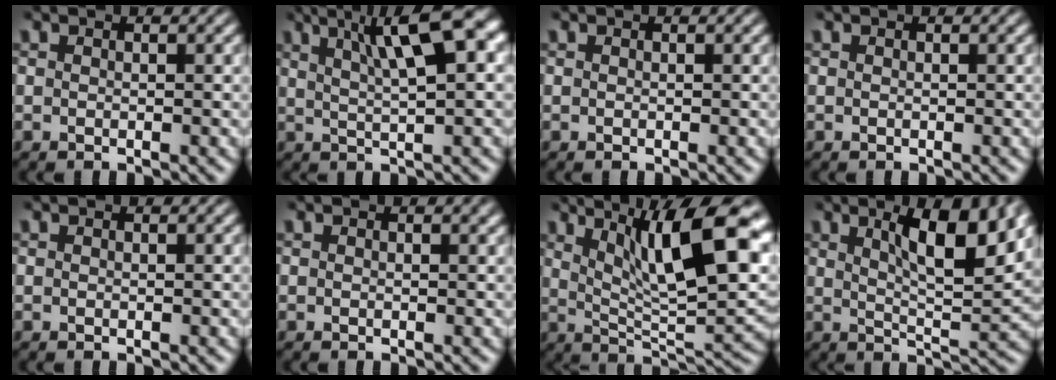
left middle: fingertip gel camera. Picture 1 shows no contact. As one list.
[{"total": 7.6, "force": [3.1, 1.6, 6.8], "torque": [-0.095, 0.014, 0.050]}, {"total": 0.0}, {"total": 0.0}, {"total": 0.0}, {"total": 0.6, "force": [0.5, 0.1, 0.4], "torque": [-0.004, 0.003, 0.007]}, {"total": 12.5, "force": [5.2, 3.2, 11.0], "torque": [-0.158, 0.005, 0.088]}, {"total": 7.8, "force": [3.0, 2.1, 6.8], "torque": [-0.099, 0.000, 0.051]}]